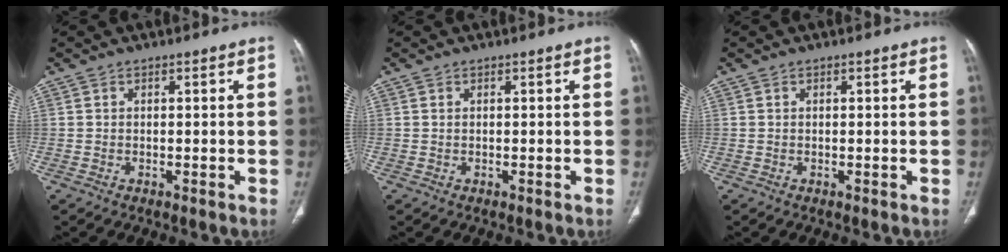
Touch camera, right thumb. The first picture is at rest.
{"total": 0.0}
{"total": 0.0}